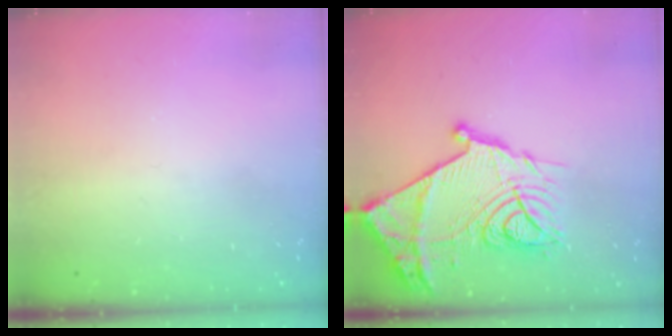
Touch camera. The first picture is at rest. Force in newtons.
{"total": 22.8, "press": 22.7, "slide": 1.7}